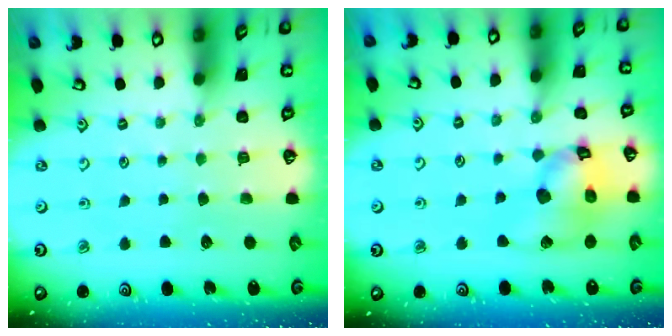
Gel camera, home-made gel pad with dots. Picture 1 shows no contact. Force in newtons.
{"total": 15.1, "press": 15.0, "slide": 1.9}